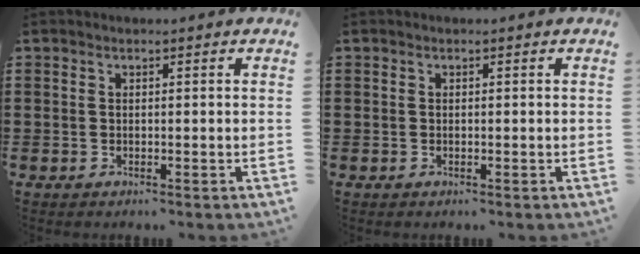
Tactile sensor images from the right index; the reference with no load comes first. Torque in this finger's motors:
{"motor_torque": [1.00, 1.14, 0.00, 0.00]}